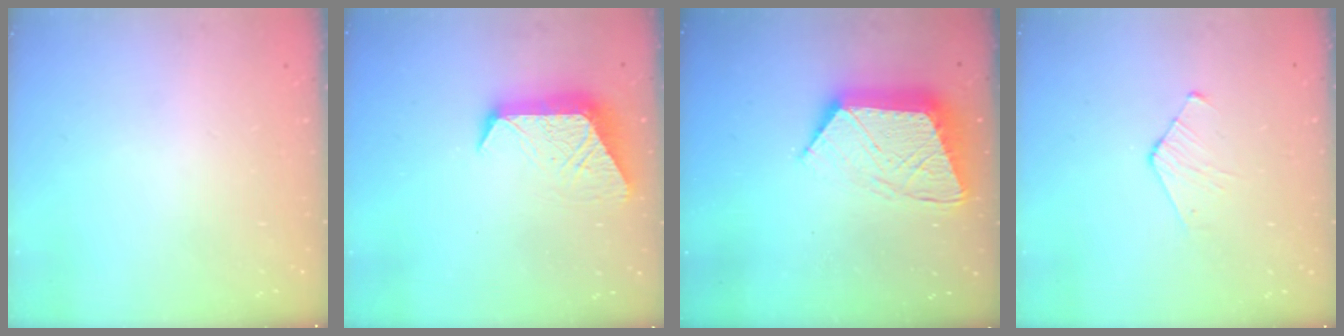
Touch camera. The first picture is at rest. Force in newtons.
{"total": 10.8, "press": 10.8, "slide": 1.0}
{"total": 15.4, "press": 15.3, "slide": 1.2}
{"total": 4.3, "press": 4.3, "slide": 0.4}